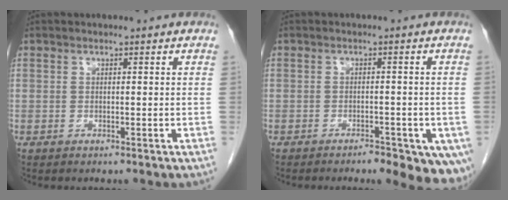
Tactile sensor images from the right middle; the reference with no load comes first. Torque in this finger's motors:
{"motor_torque": [1.10, -1.04, 0.20, 0.03]}